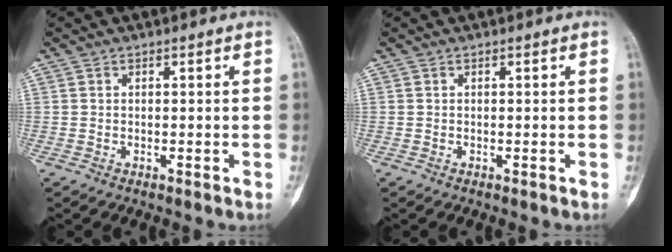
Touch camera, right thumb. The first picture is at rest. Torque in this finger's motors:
{"motor_torque": [0.20, -0.22, 0.18, 0.00, 0.00]}